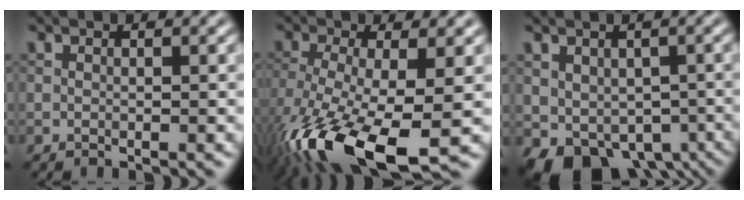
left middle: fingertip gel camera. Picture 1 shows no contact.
{"total": 12.6, "force": [-6.4, 4.2, 10.0], "torque": [-0.207, -0.024, -0.115]}
{"total": 7.5, "force": [-3.6, 4.8, 4.6], "torque": [-0.073, -0.023, -0.045]}